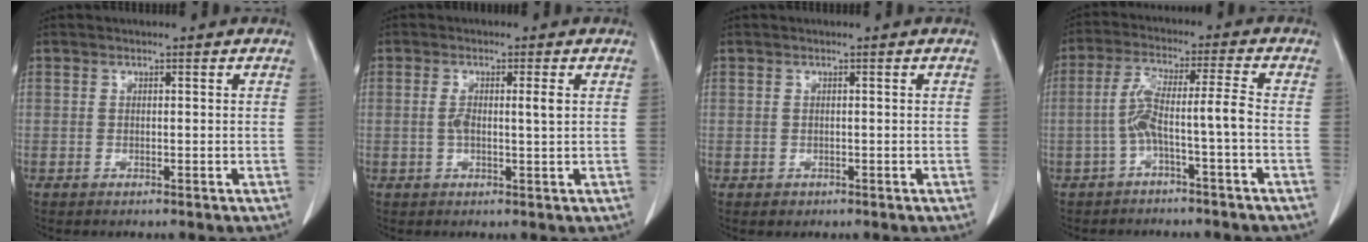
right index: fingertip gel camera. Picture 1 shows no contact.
{"total": 3.5, "force": [0.4, 0.4, 3.4], "torque": [-0.067, 0.006, 0.008]}
{"total": 0.9, "force": [-0.5, 0.8, 0.1], "torque": [-0.005, 0.003, -0.002]}
{"total": 6.6, "force": [-2.2, -0.4, 6.2], "torque": [-0.123, 0.027, -0.038]}